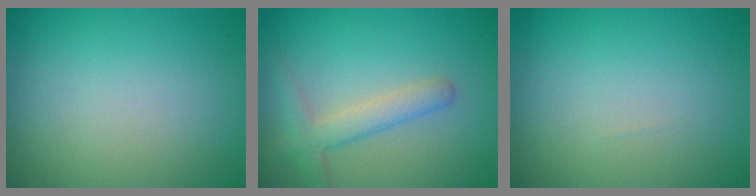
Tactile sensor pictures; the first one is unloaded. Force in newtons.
{"total": 2.8, "press": 2.8, "slide": 0.1}
{"total": 0.0}